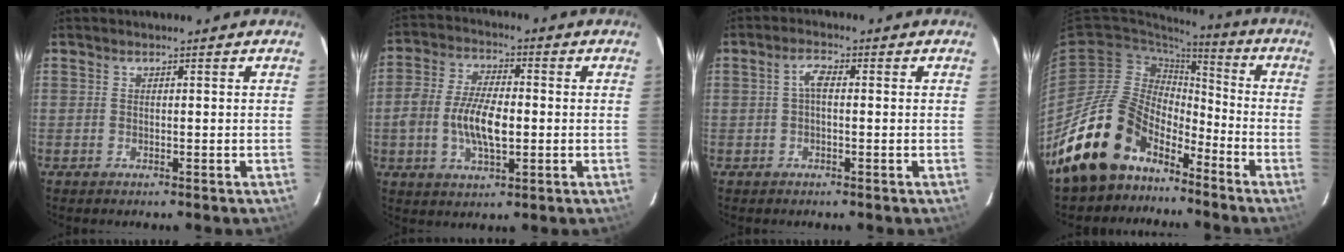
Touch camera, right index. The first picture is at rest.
{"total": 10.0, "force": [-1.5, 4.6, 8.7], "torque": [-0.174, 0.008, -0.028]}
{"total": 2.4, "force": [0.0, 1.0, 2.2], "torque": [-0.046, 0.010, 0.001]}
{"total": 17.0, "force": [-12.9, 9.2, 6.1], "torque": [-0.128, 0.021, -0.224]}